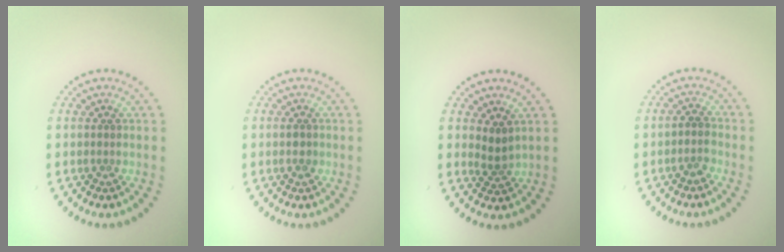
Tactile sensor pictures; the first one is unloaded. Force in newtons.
{"total": 0.9, "press": 0.9, "slide": 0.1}
{"total": 1.9, "press": 1.3, "slide": 1.3}
{"total": 1.4, "press": 1.2, "slide": 0.7}